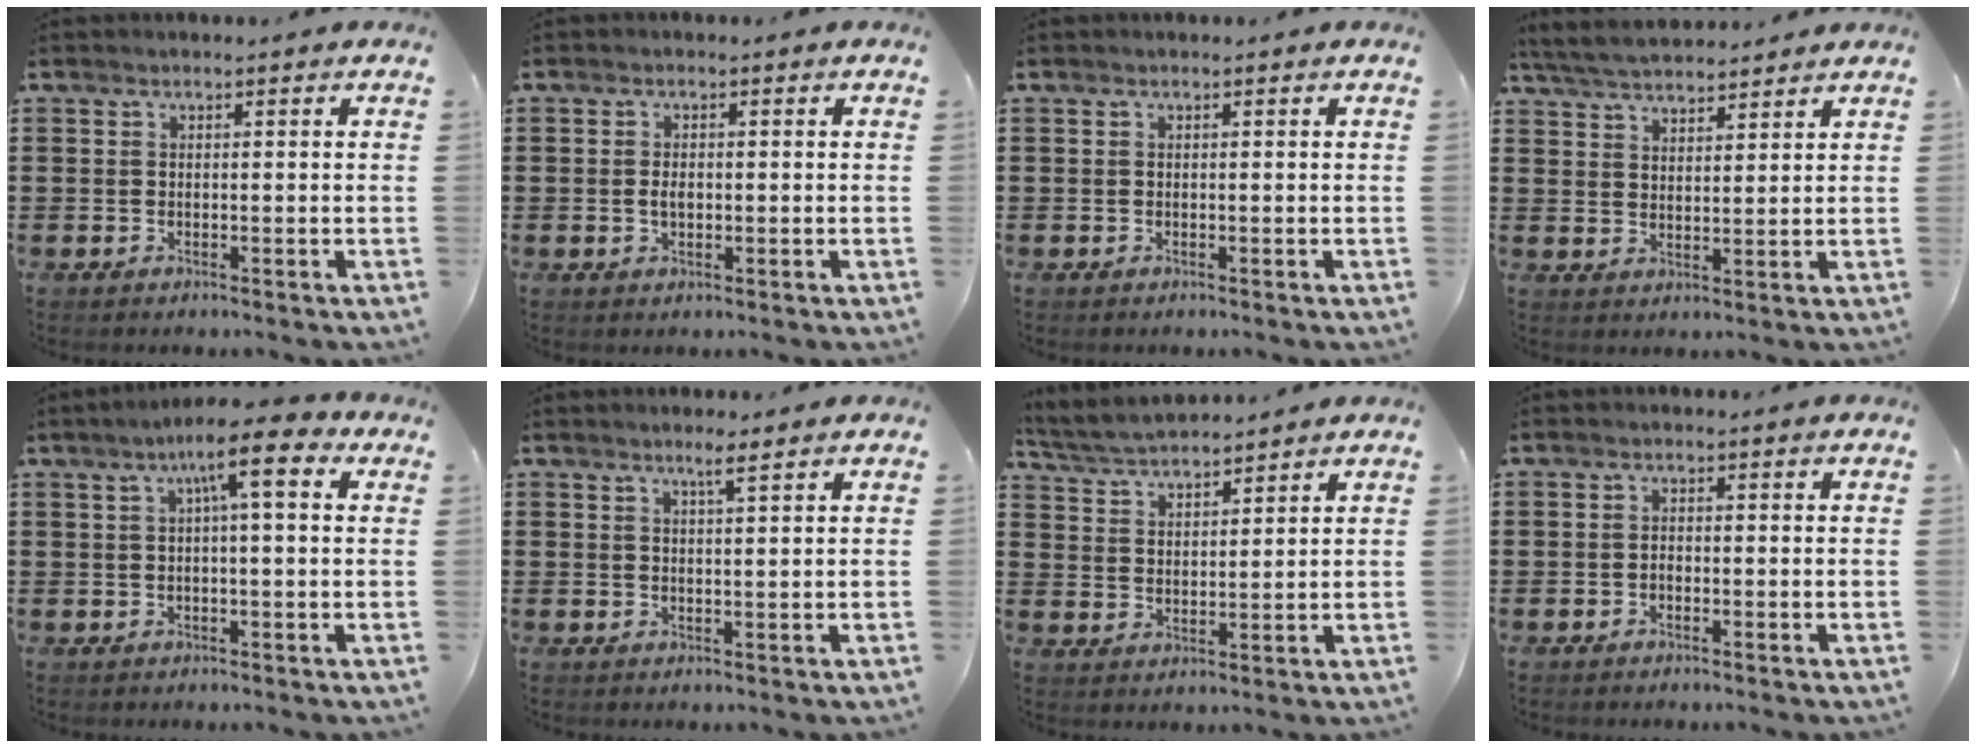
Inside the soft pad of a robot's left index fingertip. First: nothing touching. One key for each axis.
{"total": 1.8, "fx": -0.1, "fy": 0.9, "fz": 1.5, "tx": -0.030, "ty": 0.004, "tz": -0.002}
{"total": 0.0}
{"total": 4.7, "fx": 4.5, "fy": 0.7, "fz": 1.0, "tx": -0.035, "ty": -0.011, "tz": 0.083}
{"total": 7.1, "fx": 2.5, "fy": 0.9, "fz": 6.6, "tx": -0.118, "ty": 0.001, "tz": 0.034}
{"total": 2.2, "fx": 1.7, "fy": -0.1, "fz": 1.4, "tx": -0.032, "ty": 0.000, "tz": 0.030}
{"total": 4.2, "fx": 4.1, "fy": 0.2, "fz": 0.6, "tx": -0.029, "ty": -0.016, "tz": 0.074}
{"total": 0.9, "fx": -0.5, "fy": 0.5, "fz": 0.6, "tx": -0.015, "ty": -0.002, "tz": -0.008}